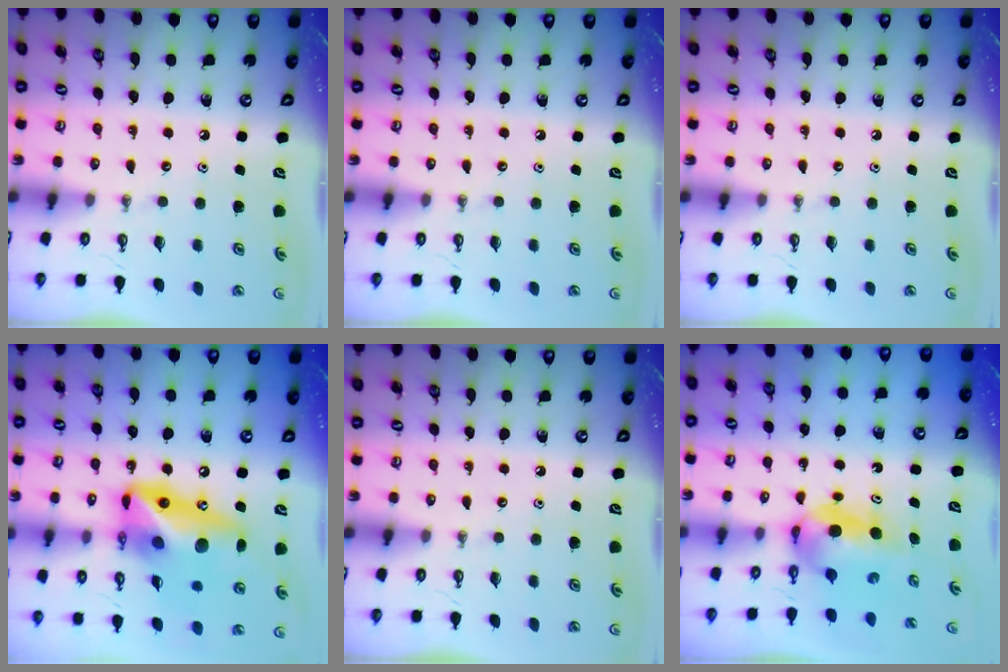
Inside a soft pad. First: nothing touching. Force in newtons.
{"total": 0.0}
{"total": 0.0}
{"total": 18.0, "press": 17.8, "slide": 2.9}
{"total": 0.0}
{"total": 8.2, "press": 4.4, "slide": 6.9}